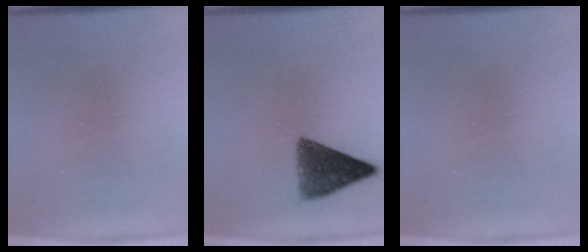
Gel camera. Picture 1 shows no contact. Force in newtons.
{"total": 7.7}
{"total": 0.0}